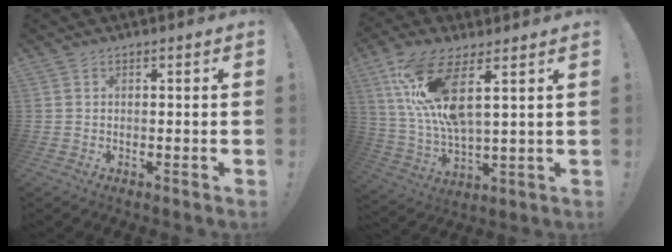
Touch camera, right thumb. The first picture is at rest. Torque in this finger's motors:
{"motor_torque": [1.85, 2.20, 1.55, 0.25, 0.31]}